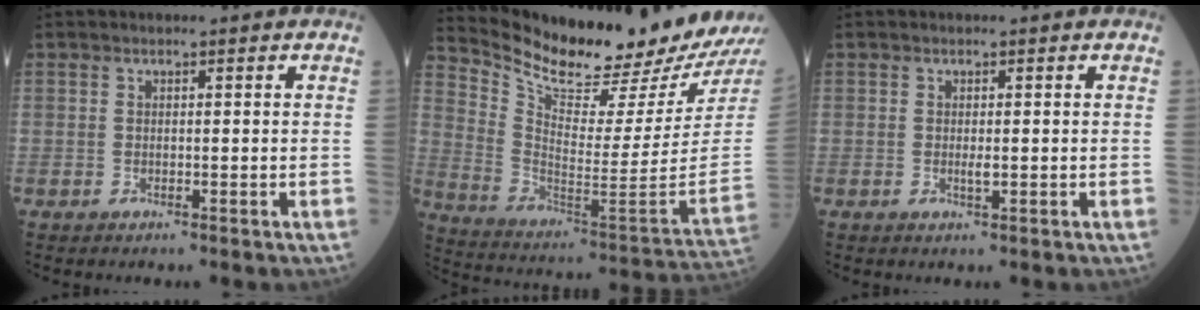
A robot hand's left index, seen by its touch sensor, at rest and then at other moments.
{"total": 22.8, "force": [20.8, -0.5, 9.3], "torque": [-0.174, -0.110, 0.318]}
{"total": 0.8, "force": [-0.1, 0.2, 0.7], "torque": [-0.016, -0.006, -0.004]}